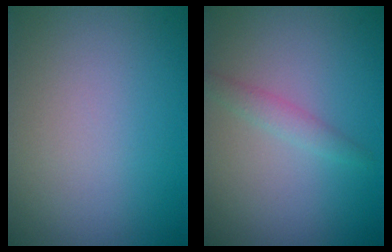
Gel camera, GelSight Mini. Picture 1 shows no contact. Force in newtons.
{"total": 1.4, "press": 1.4, "slide": 0.1}